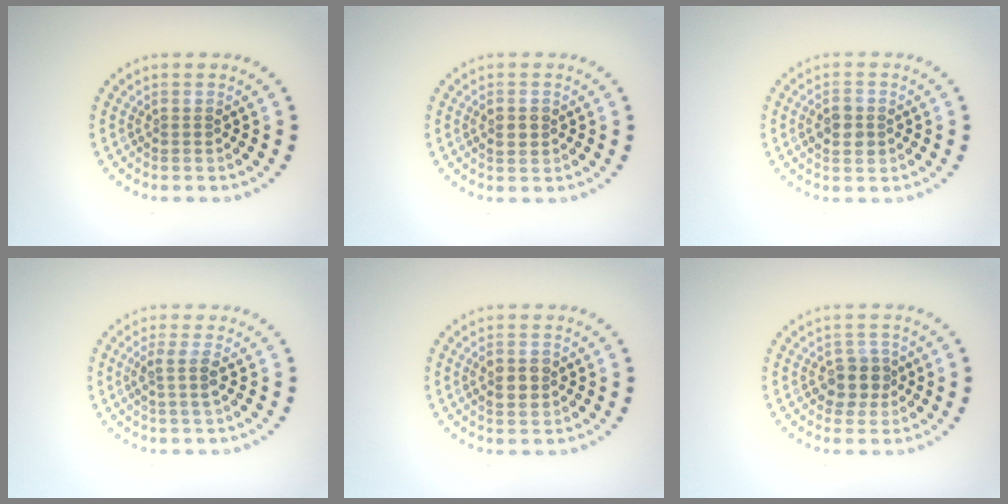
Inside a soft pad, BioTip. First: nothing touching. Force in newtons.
{"total": 1.2, "press": 1.2, "slide": 0.2}
{"total": 2.6, "press": 2.6, "slide": 0.0}
{"total": 1.9, "press": 1.6, "slide": 1.1}
{"total": 2.2, "press": 2.2, "slide": 0.2}
{"total": 2.7, "press": 2.4, "slide": 1.1}